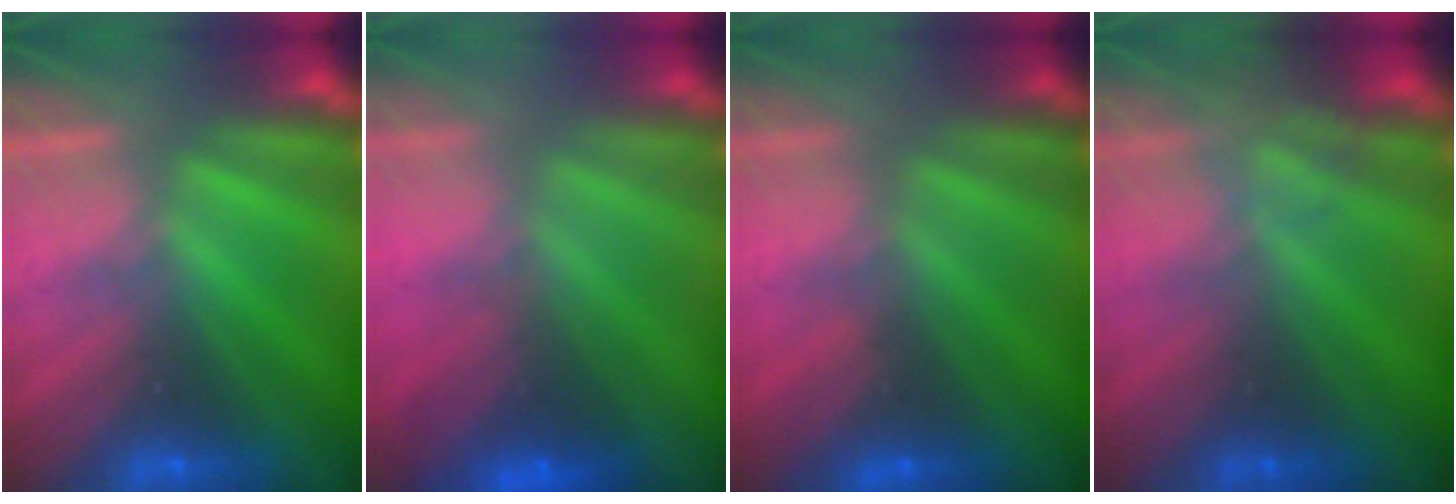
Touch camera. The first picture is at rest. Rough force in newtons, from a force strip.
{"total": 2.8}
{"total": 3.8}
{"total": 2.3}